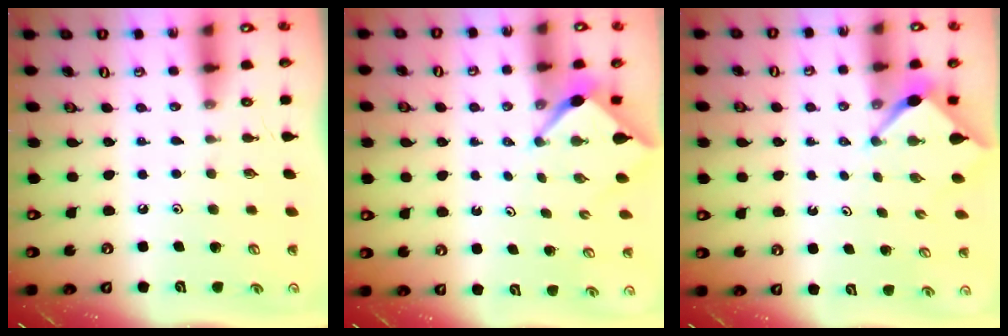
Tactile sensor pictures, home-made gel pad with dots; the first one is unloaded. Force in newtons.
{"total": 2.4, "press": 2.4, "slide": 0.2}
{"total": 3.4, "press": 3.3, "slide": 0.4}